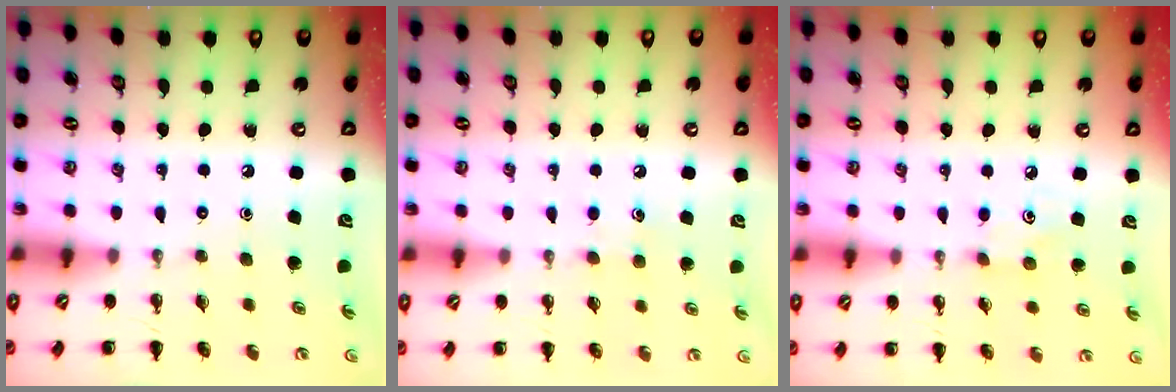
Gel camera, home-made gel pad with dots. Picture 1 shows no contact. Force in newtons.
{"total": 3.9, "press": 3.7, "slide": 1.3}
{"total": 3.7, "press": 3.6, "slide": 0.9}